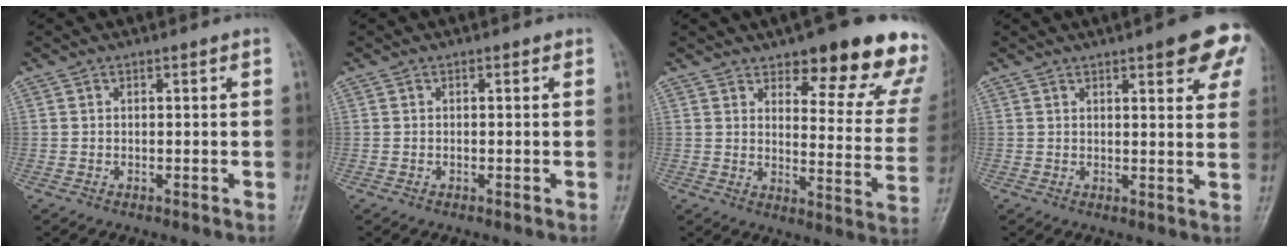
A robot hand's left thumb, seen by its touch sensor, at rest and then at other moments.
{"total": 0.0}
{"total": 20.8, "force": [14.4, 6.8, 13.4], "torque": [-0.118, -0.072, 0.174]}
{"total": 10.8, "force": [5.7, 3.1, 8.5], "torque": [-0.064, -0.015, 0.066]}